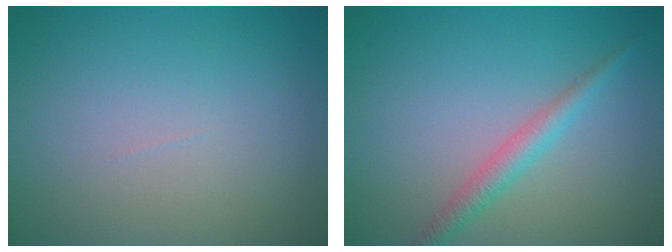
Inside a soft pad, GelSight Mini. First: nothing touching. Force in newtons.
{"total": 2.3, "press": 2.3, "slide": 0.1}